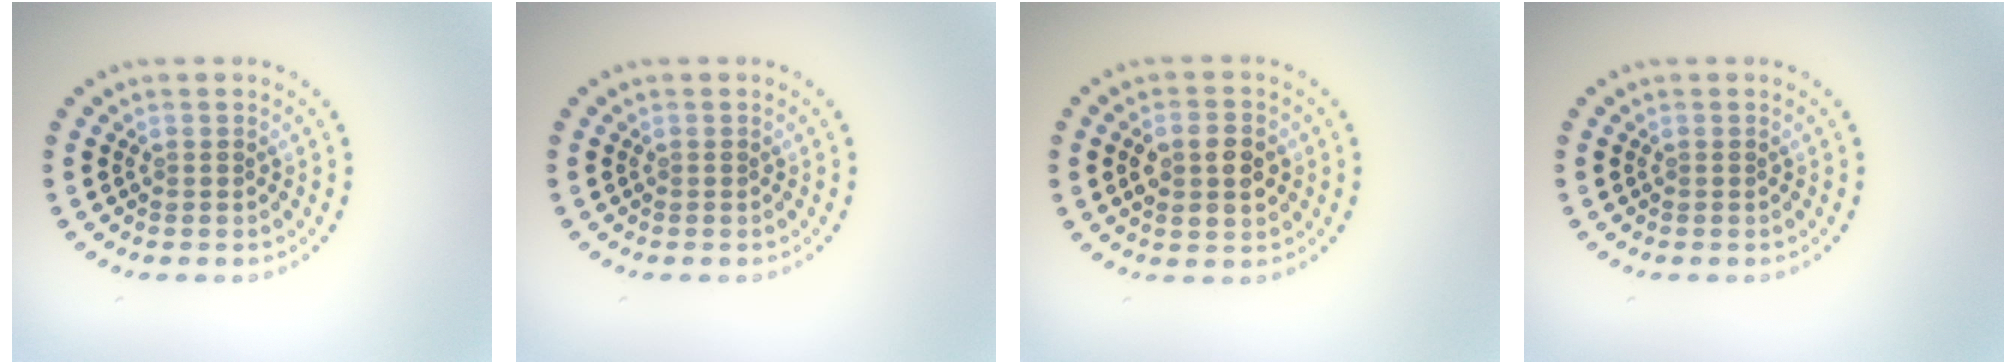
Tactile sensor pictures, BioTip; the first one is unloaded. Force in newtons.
{"total": 0.0}
{"total": 3.7, "press": 3.7, "slide": 0.1}
{"total": 0.0}